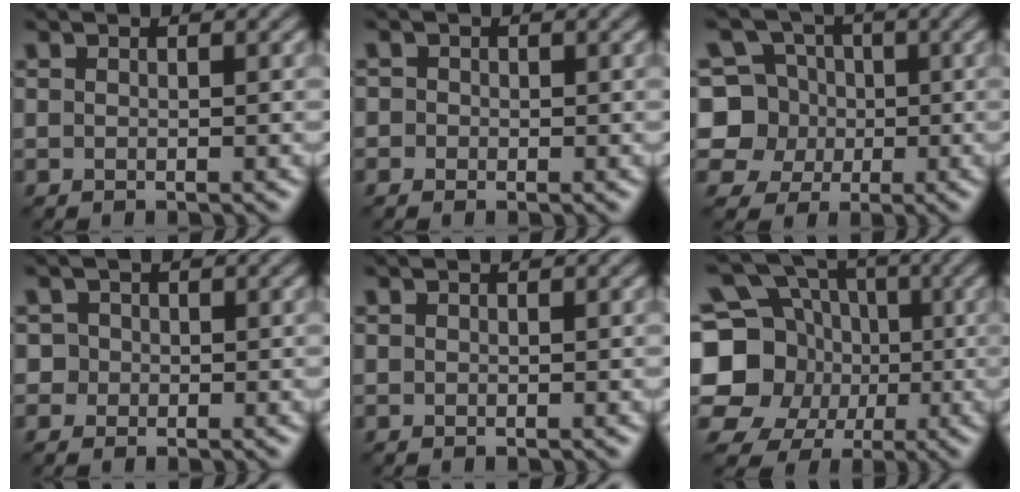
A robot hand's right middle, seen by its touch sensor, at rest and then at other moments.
{"total": 1.1, "force": [0.0, 1.1, 0.0], "torque": [0.023, 0.010, -0.005]}
{"total": 5.4, "force": [-0.2, 5.1, 1.8], "torque": [-0.027, 0.014, -0.028]}
{"total": 1.7, "force": [-0.1, 1.7, 0.1], "torque": [0.018, 0.015, -0.001]}
{"total": 0.0}
{"total": 13.5, "force": [-1.5, 12.2, 5.7], "torque": [-0.159, 0.005, -0.044]}